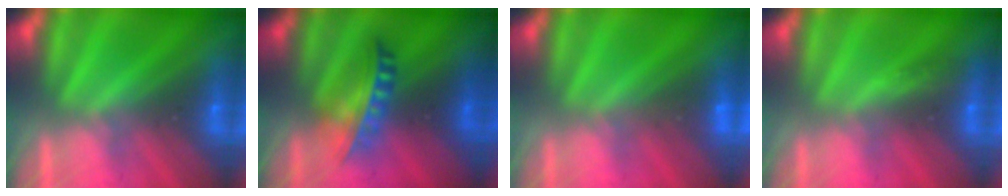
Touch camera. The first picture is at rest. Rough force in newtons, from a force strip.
{"total": 5.9}
{"total": 2.9}
{"total": 2.9}